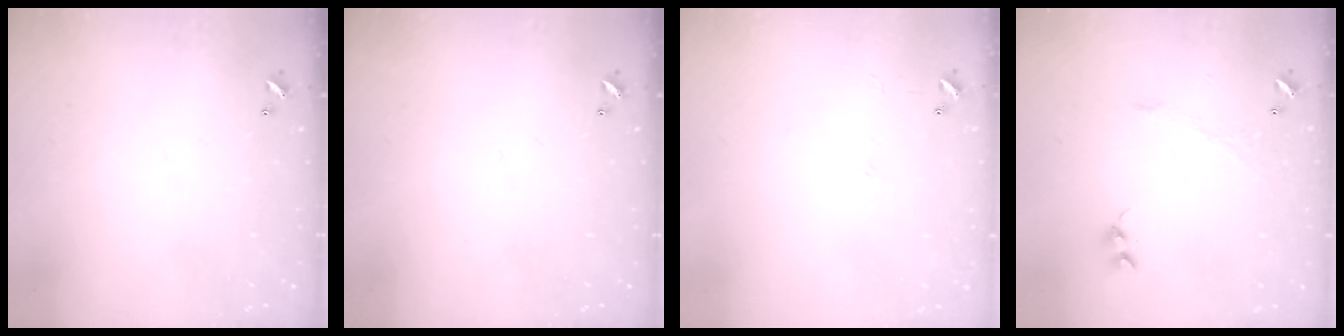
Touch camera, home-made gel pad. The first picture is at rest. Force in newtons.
{"total": 0.0}
{"total": 5.0, "press": 4.9, "slide": 0.9}
{"total": 3.4, "press": 3.3, "slide": 0.5}